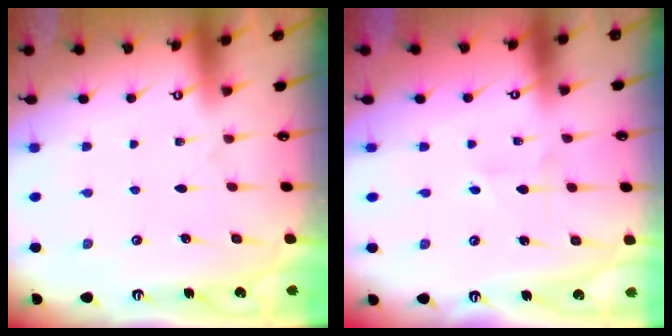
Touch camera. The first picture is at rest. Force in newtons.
{"total": 1.3, "press": 1.3, "slide": 0.2}